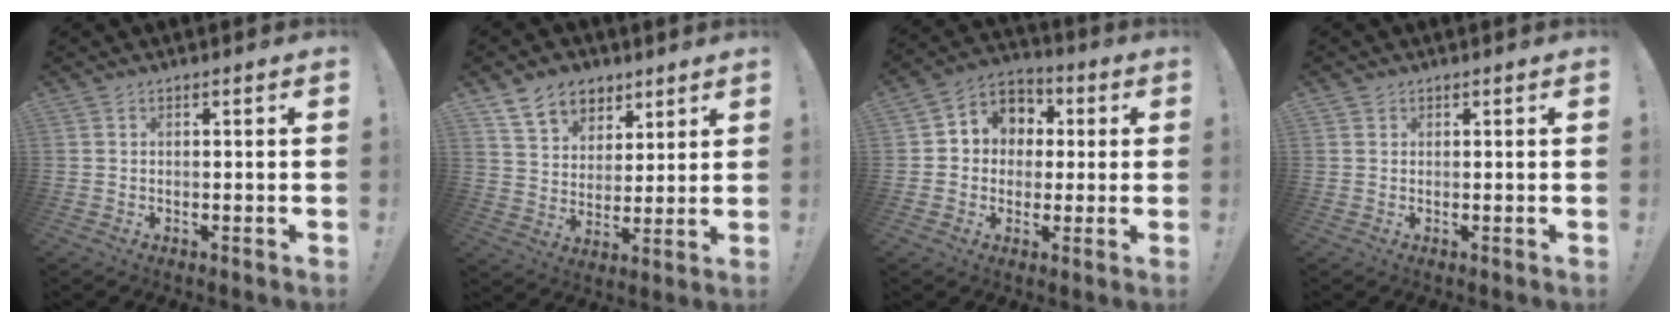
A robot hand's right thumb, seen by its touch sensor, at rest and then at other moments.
{"total": 11.8, "force": [7.3, 8.5, 3.7], "torque": [-0.058, -0.044, 0.144]}
{"total": 8.1, "force": [0.2, 7.8, 2.5], "torque": [-0.032, 0.004, 0.011]}
{"total": 0.9, "force": [0.6, 0.6, 0.2], "torque": [0.003, -0.003, 0.011]}